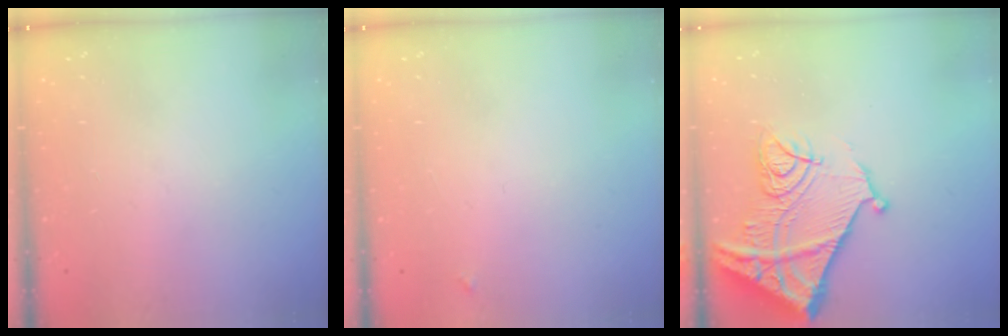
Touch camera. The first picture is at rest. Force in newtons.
{"total": 3.3, "press": 3.3, "slide": 0.4}
{"total": 18.1, "press": 18.0, "slide": 1.9}